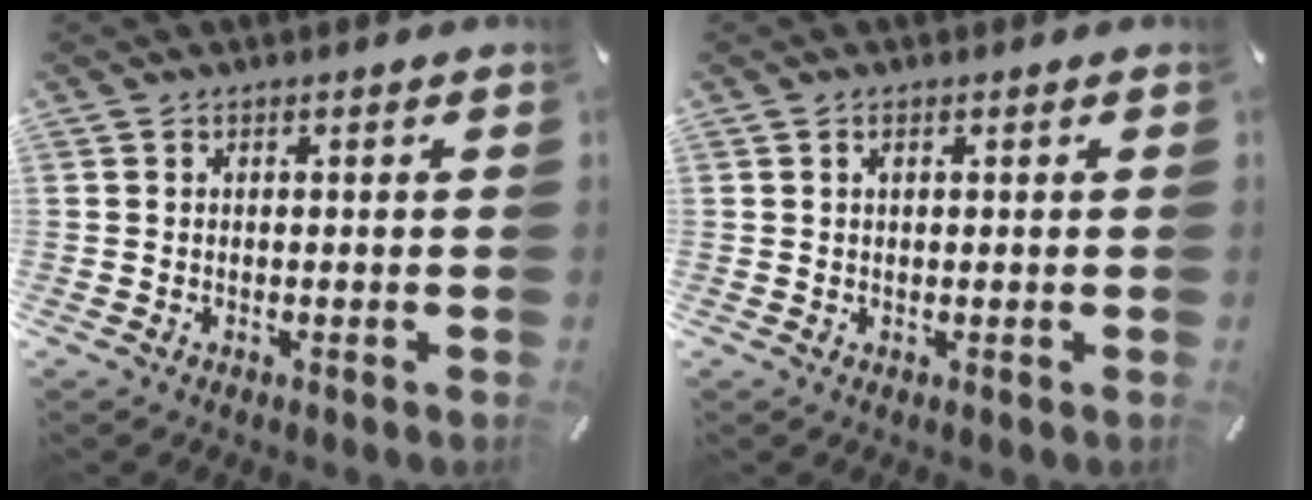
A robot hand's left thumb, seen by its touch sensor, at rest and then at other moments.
{"total": 1.2, "force": [0.5, 0.5, 0.9], "torque": [-0.019, 0.003, 0.008]}